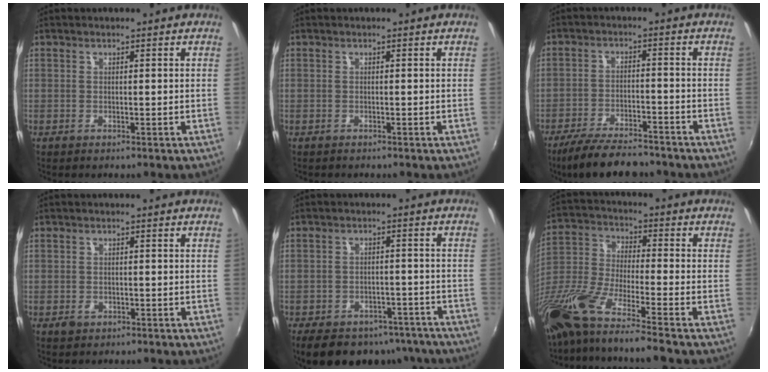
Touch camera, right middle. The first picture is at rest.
{"total": 0.0}
{"total": 12.3, "force": [-10.4, 3.2, 5.8], "torque": [-0.129, -0.015, -0.168]}
{"total": 1.9, "force": [-1.0, 1.4, 0.8], "torque": [-0.015, -0.002, -0.016]}
{"total": 16.1, "force": [-12.1, 8.4, 6.6], "torque": [-0.144, 0.003, -0.148]}
{"total": 17.9, "force": [-13.6, 0.7, 11.6], "torque": [-0.220, -0.052, -0.262]}